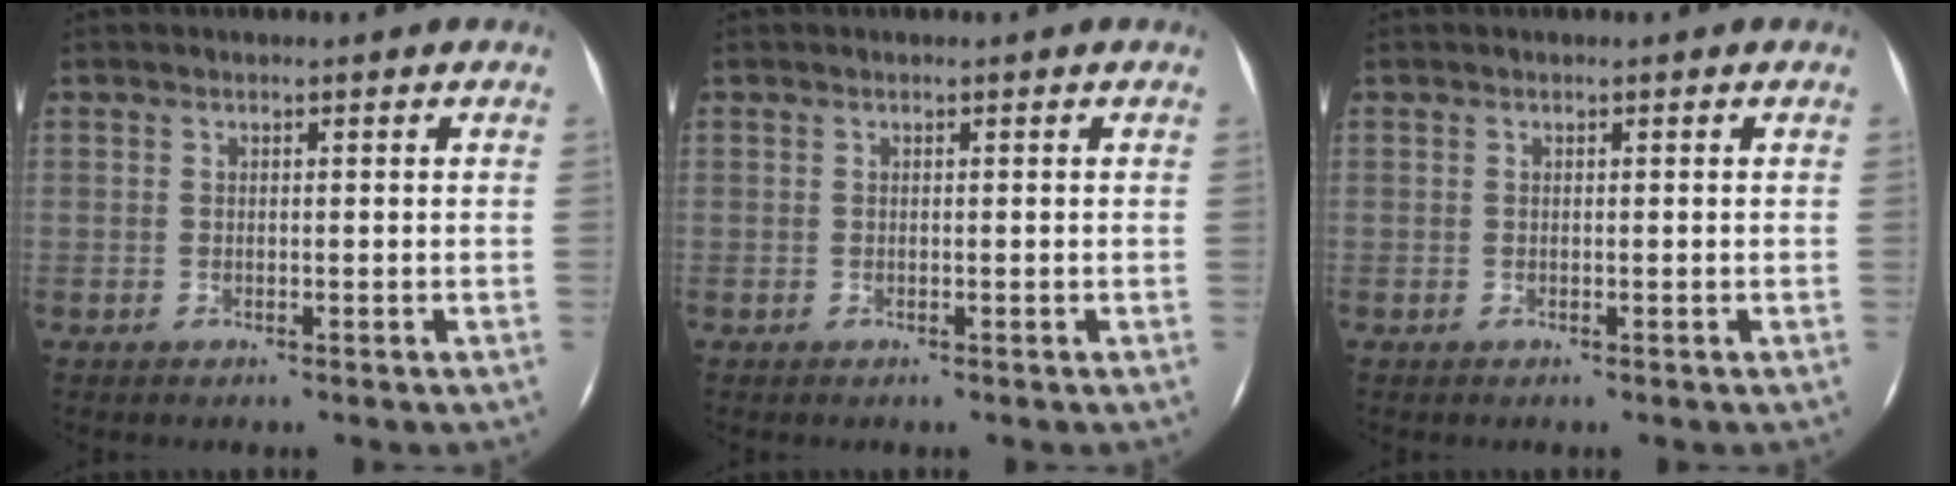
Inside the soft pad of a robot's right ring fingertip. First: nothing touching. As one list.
[{"total": 0.0}, {"total": 0.0}]